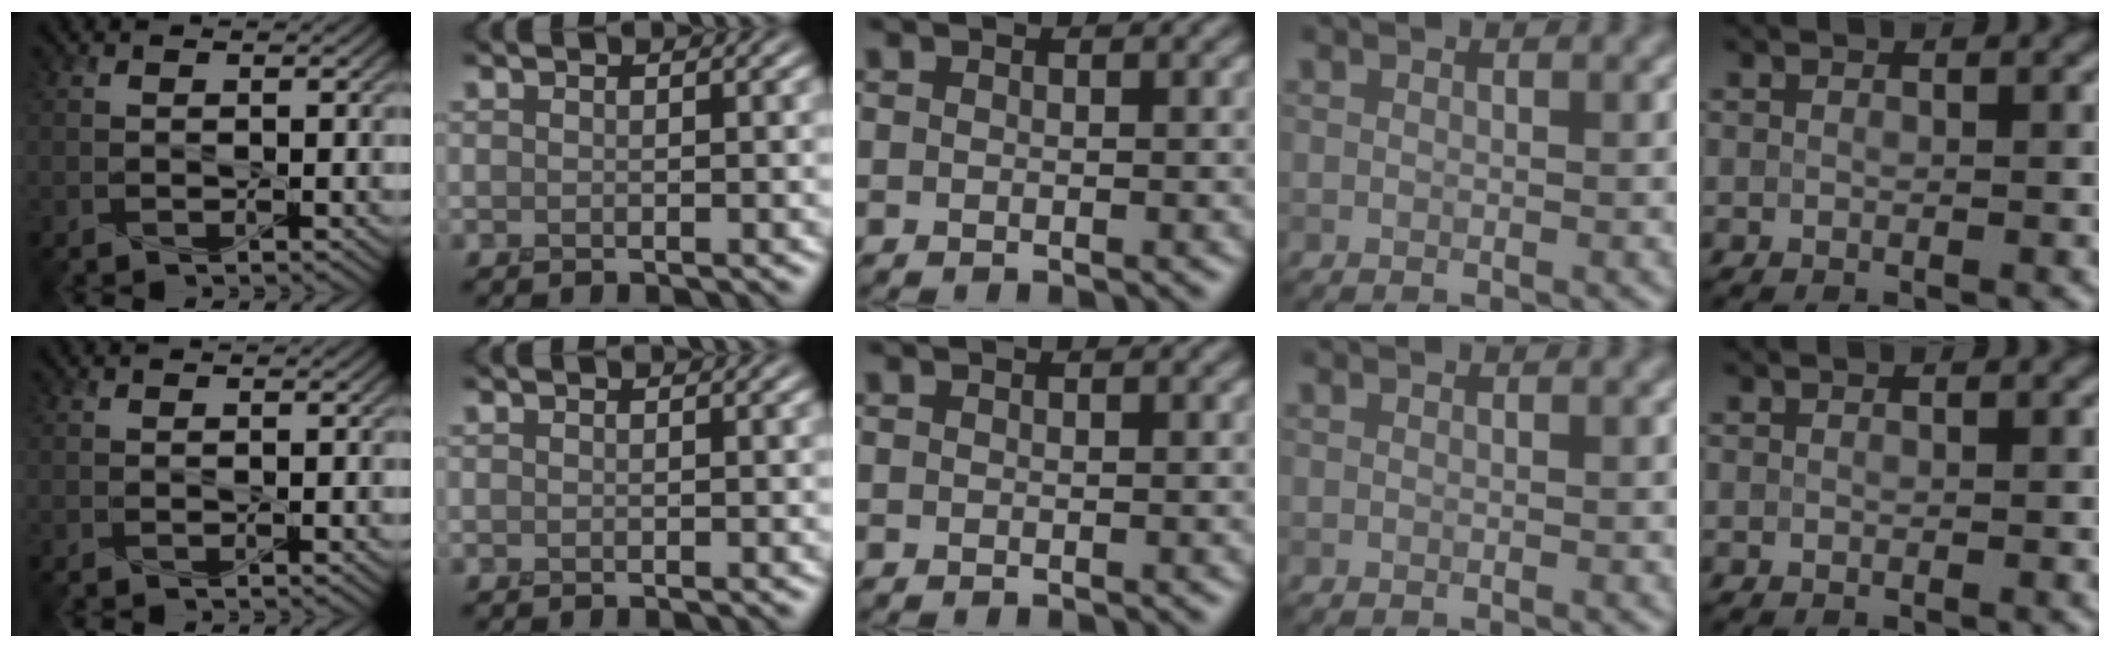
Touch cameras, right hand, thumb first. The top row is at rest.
{}